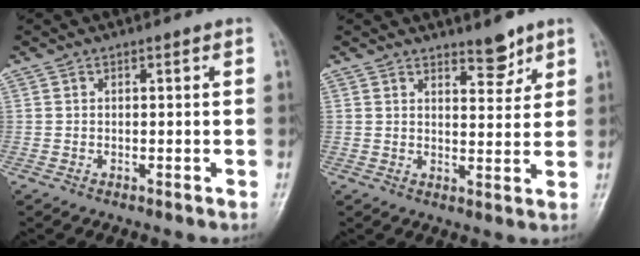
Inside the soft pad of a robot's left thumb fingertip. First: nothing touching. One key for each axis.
{"total": 4.4, "fx": 3.5, "fy": 1.7, "fz": 2.2, "tx": -0.013, "ty": -0.028, "tz": 0.052}